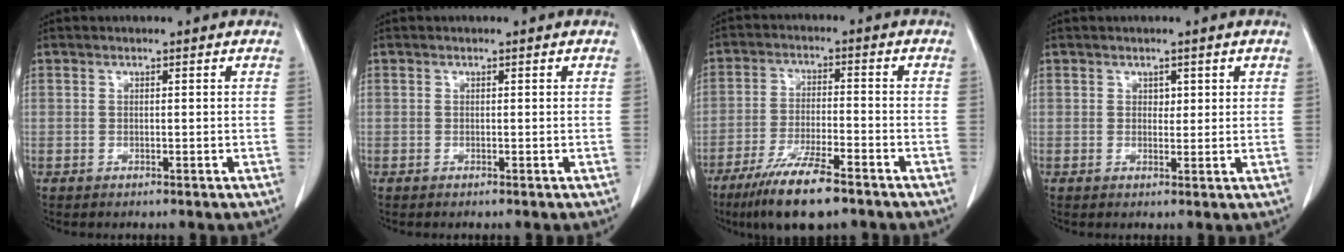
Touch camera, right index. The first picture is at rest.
{"total": 0.0}
{"total": 10.9, "force": [-7.7, 1.6, 7.5], "torque": [-0.138, -0.026, -0.130]}
{"total": 1.5, "force": [0.7, 1.1, 0.8], "torque": [-0.005, -0.004, 0.011]}